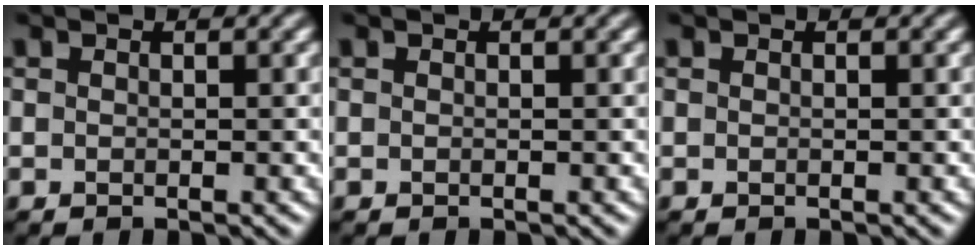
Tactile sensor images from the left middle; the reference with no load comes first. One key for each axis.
{"total": 0.0}
{"total": 0.0}